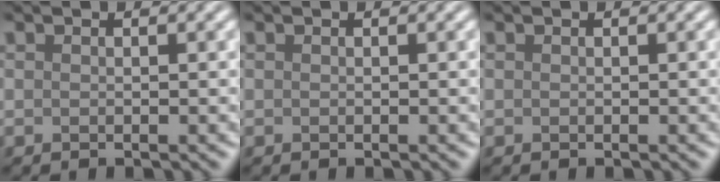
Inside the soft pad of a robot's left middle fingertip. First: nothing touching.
{"total": 0.0}
{"total": 0.0}